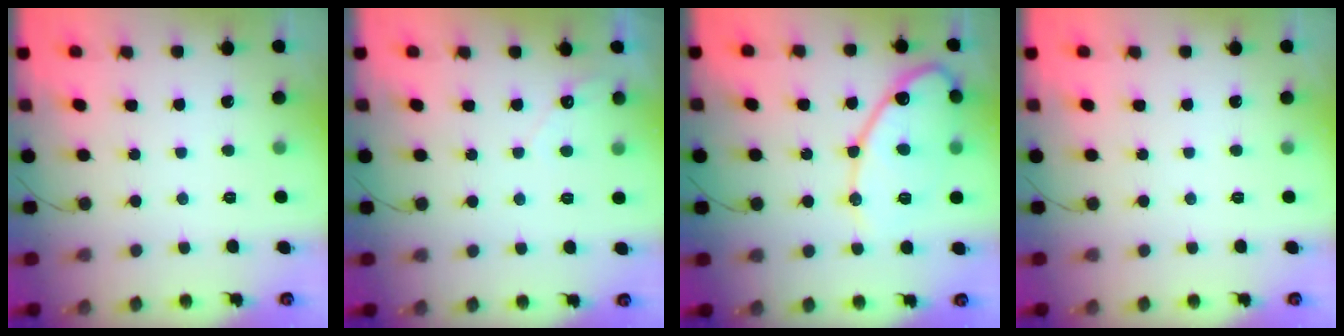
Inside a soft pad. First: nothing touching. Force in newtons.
{"total": 2.9, "press": 2.9, "slide": 0.1}
{"total": 13.9, "press": 13.9, "slide": 1.2}
{"total": 0.0}